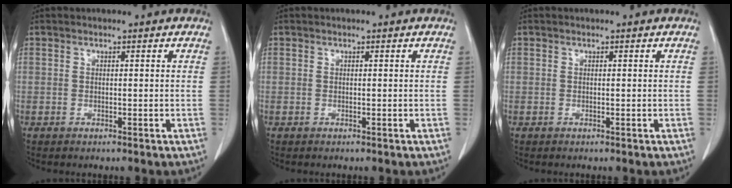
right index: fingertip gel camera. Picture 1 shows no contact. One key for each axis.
{"total": 0.0}
{"total": 0.0}